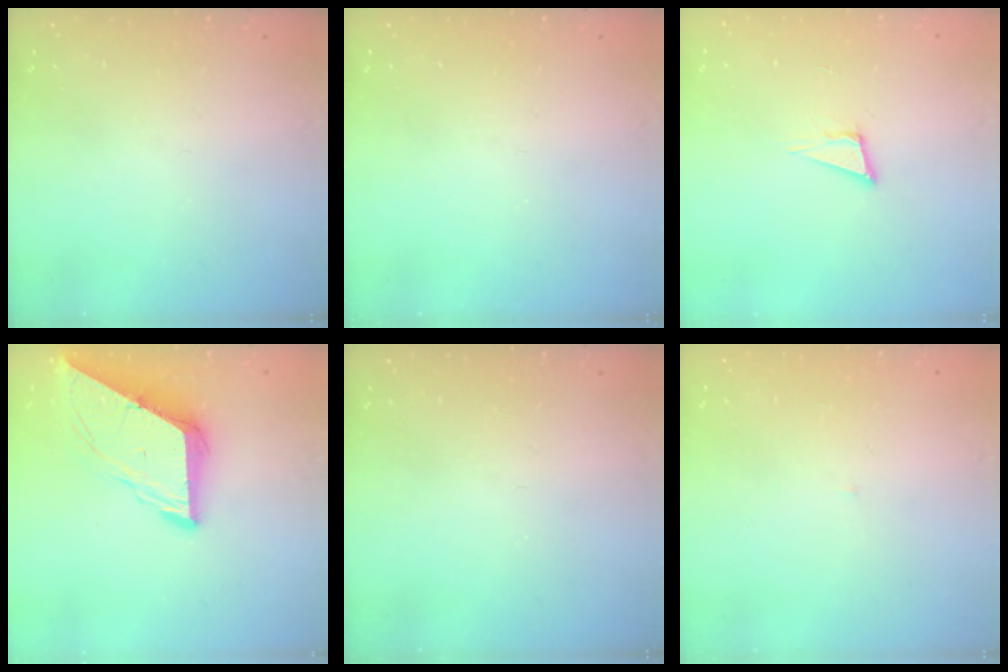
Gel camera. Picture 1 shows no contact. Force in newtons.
{"total": 0.0}
{"total": 4.3, "press": 3.1, "slide": 3.0}
{"total": 10.2, "press": 10.1, "slide": 1.2}
{"total": 0.0}
{"total": 2.0, "press": 2.0, "slide": 0.1}